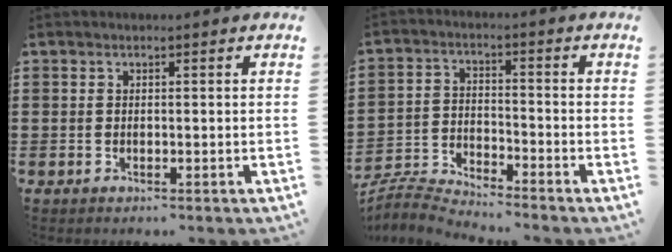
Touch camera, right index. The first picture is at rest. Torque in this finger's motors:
{"motor_torque": [-0.82, 0.52, -1.05, -0.21]}